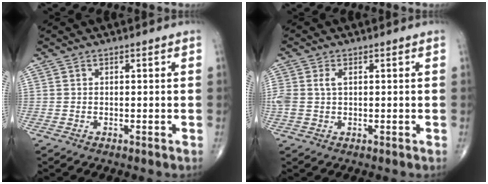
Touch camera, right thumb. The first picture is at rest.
{"total": 3.7, "force": [0.7, 2.3, 2.8], "torque": [-0.084, 0.012, 0.018]}